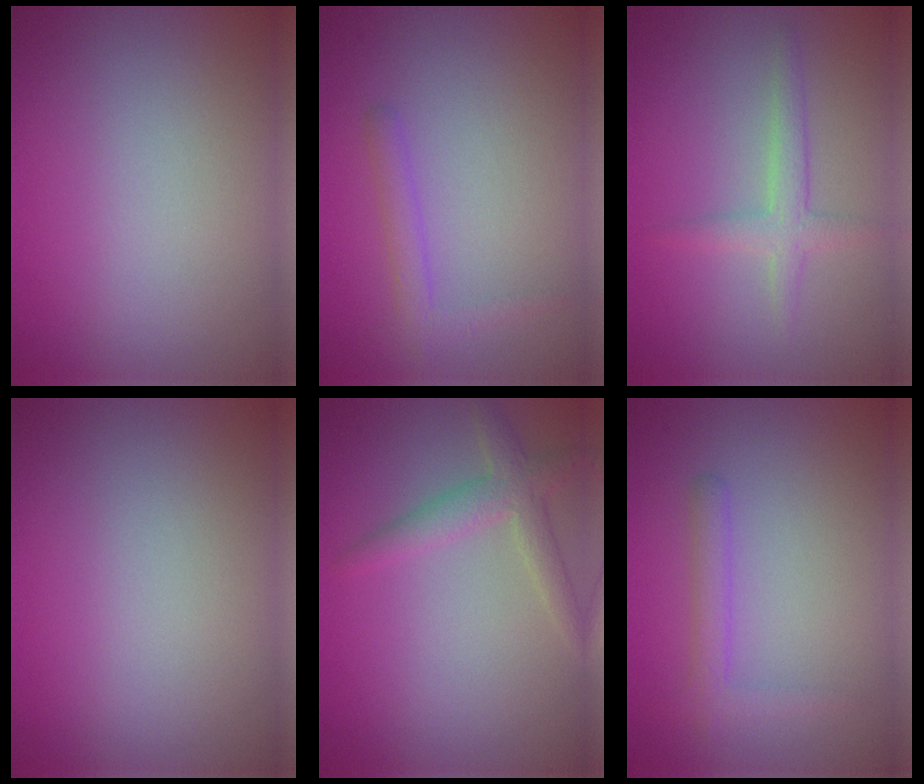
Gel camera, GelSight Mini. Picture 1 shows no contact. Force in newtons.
{"total": 1.7, "press": 1.7, "slide": 0.1}
{"total": 2.2, "press": 2.2, "slide": 0.0}
{"total": 0.0}
{"total": 2.8, "press": 2.8, "slide": 0.2}
{"total": 1.9, "press": 1.9, "slide": 0.1}